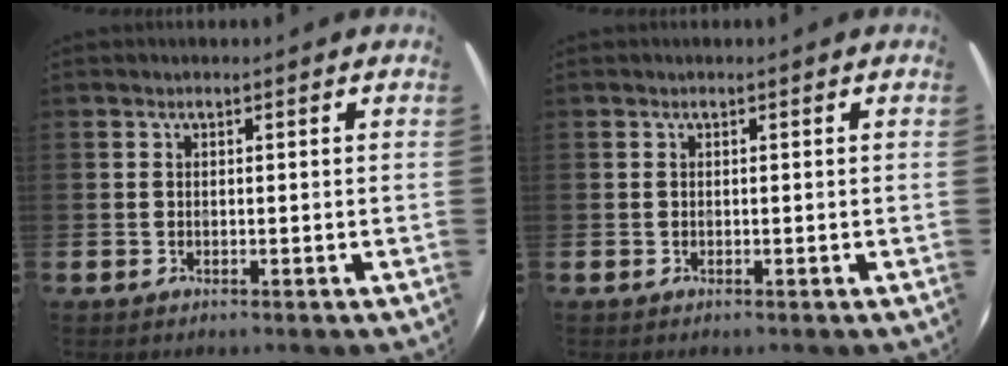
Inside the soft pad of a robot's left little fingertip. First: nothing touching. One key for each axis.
{"total": 0.0}